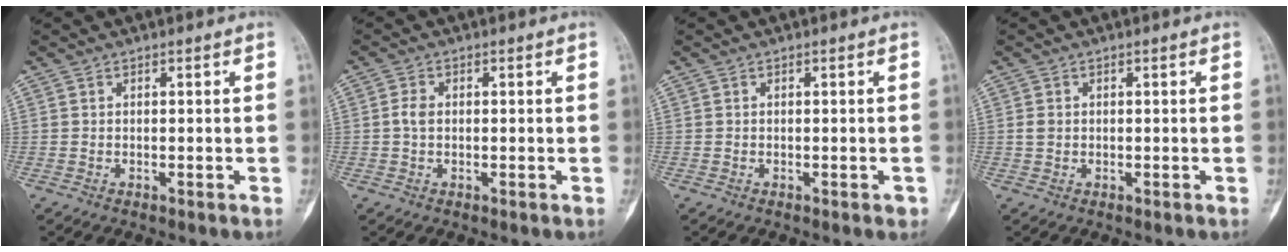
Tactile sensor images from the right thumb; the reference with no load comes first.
{"total": 2.1, "force": [0.0, 1.4, 1.5], "torque": [-0.032, 0.002, -0.004]}
{"total": 0.8, "force": [-0.4, 0.4, 0.6], "torque": [-0.004, 0.000, -0.003]}
{"total": 1.2, "force": [0.1, 1.0, 0.7], "torque": [-0.012, 0.003, 0.003]}